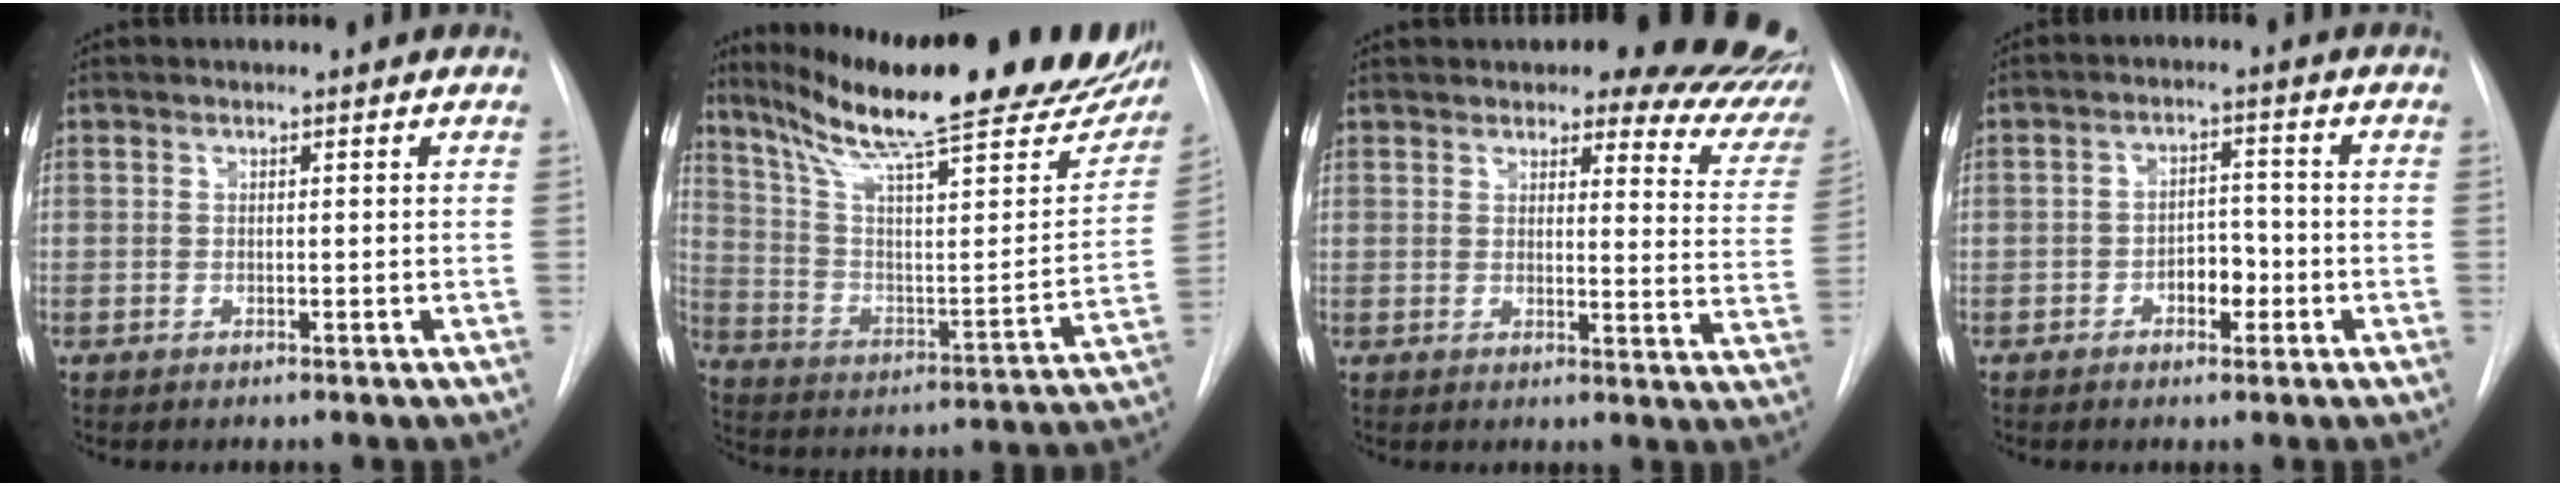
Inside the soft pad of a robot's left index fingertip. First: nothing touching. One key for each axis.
{"total": 31.9, "fx": 24.8, "fy": 4.9, "fz": 19.5, "tx": -0.300, "ty": -0.044, "tz": 0.346}
{"total": 17.3, "fx": 14.9, "fy": 4.6, "fz": 7.4, "tx": -0.060, "ty": -0.065, "tz": 0.147}
{"total": 4.1, "fx": -2.0, "fy": 2.1, "fz": 2.8, "tx": -0.038, "ty": 0.004, "tz": -0.032}